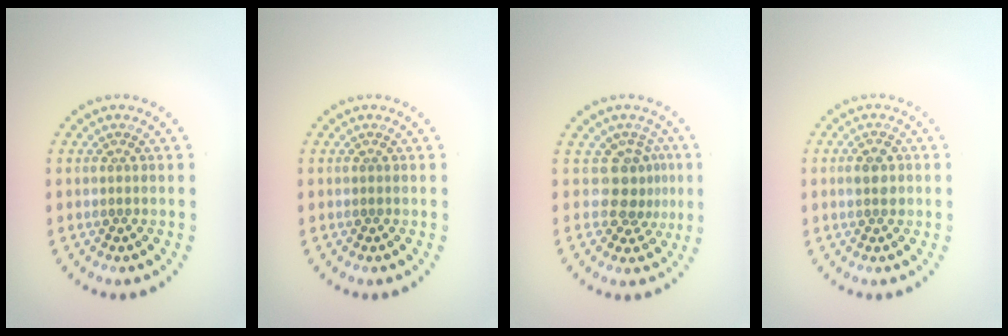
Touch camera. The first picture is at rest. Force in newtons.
{"total": 0.0}
{"total": 2.8, "press": 2.0, "slide": 2.0}
{"total": 2.4, "press": 2.4, "slide": 0.2}